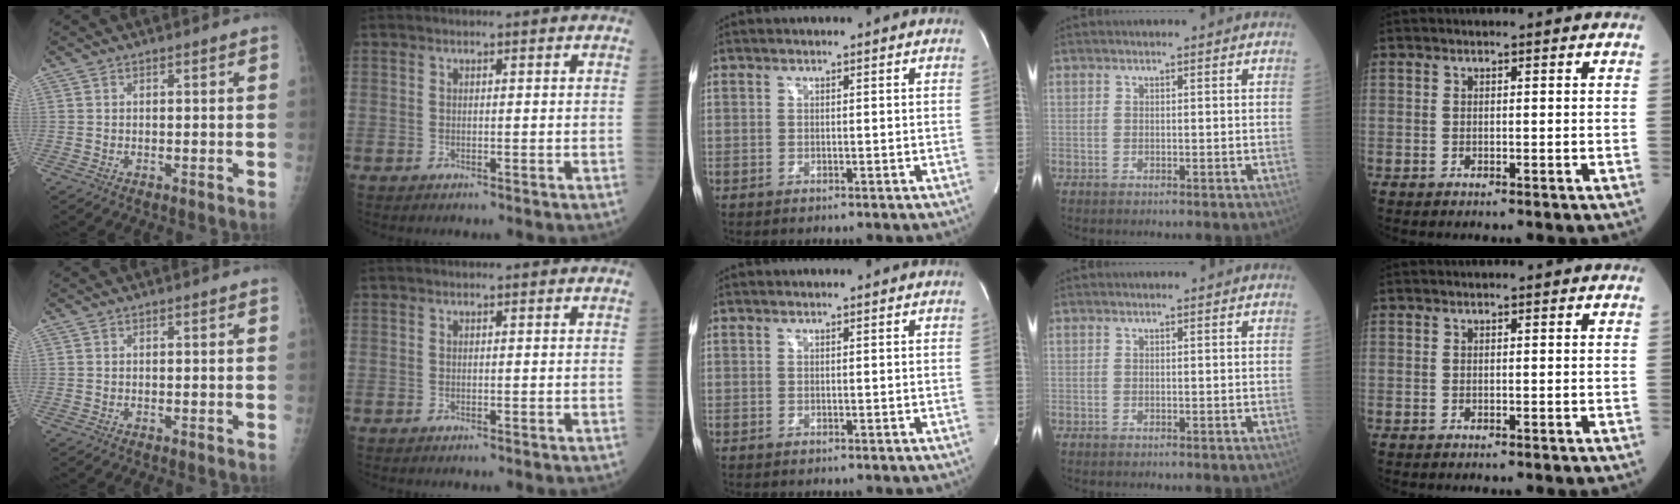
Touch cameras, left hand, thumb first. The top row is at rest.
{}